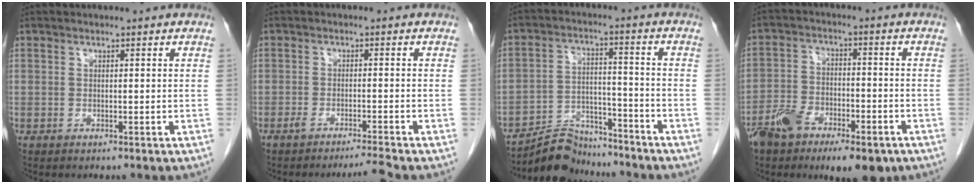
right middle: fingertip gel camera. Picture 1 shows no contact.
{"total": 2.9, "force": [-2.6, -0.9, 1.1], "torque": [-0.025, -0.006, -0.046]}
{"total": 8.7, "force": [-8.4, 2.5, 0.4], "torque": [-0.007, 0.020, -0.148]}
{"total": 14.4, "force": [-8.9, 6.2, 9.5], "torque": [-0.173, 0.003, -0.144]}